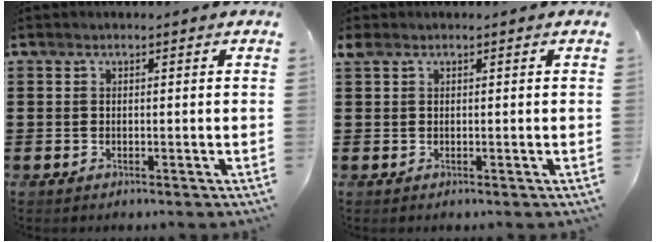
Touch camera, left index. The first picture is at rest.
{"total": 0.7, "force": [0.3, 0.3, 0.5], "torque": [-0.011, 0.004, 0.005]}